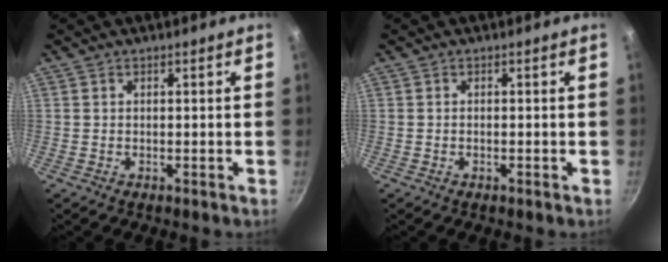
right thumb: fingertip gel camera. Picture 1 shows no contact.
{"total": 0.6, "force": [-0.3, 0.2, 0.5], "torque": [-0.009, 0.003, -0.007]}